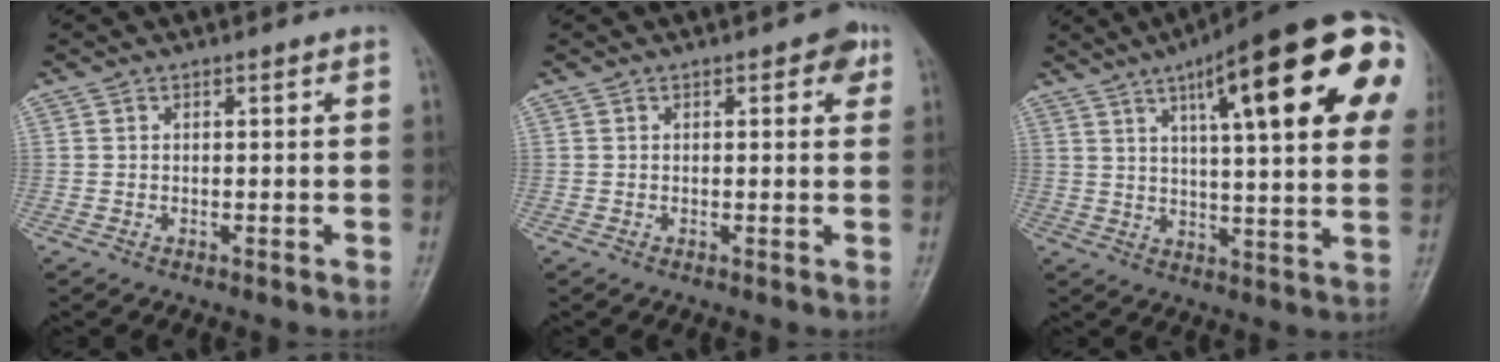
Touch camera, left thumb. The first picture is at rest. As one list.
[{"total": 2.9, "force": [1.3, 1.5, 2.2], "torque": [-0.010, 0.000, 0.009]}, {"total": 27.5, "force": [10.7, 6.2, 24.6], "torque": [-0.295, 0.002, 0.149]}]